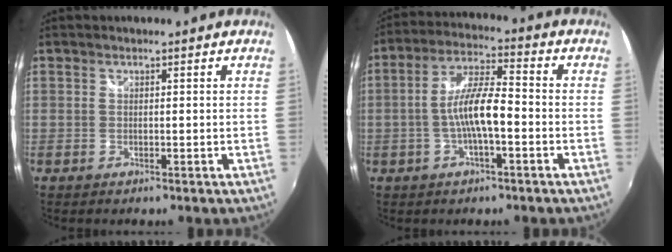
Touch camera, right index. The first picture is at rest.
{"total": 8.8, "force": [-2.4, 1.9, 8.3], "torque": [-0.169, 0.010, -0.043]}